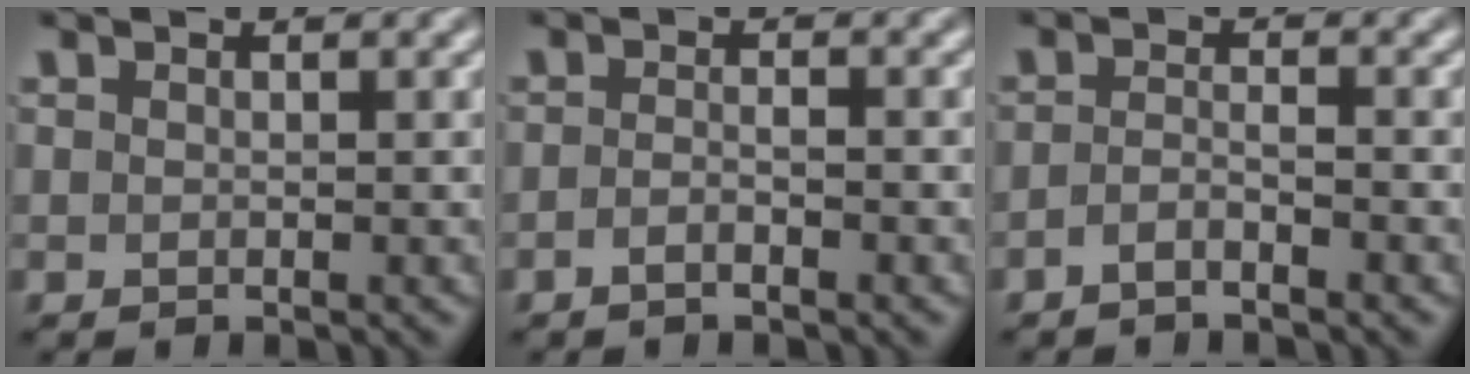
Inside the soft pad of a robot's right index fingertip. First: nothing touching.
{"total": 1.6, "force": [-1.4, -0.3, 0.7], "torque": [-0.008, -0.003, -0.027]}
{"total": 2.1, "force": [-2.0, -0.2, 0.7], "torque": [-0.008, -0.008, -0.033]}